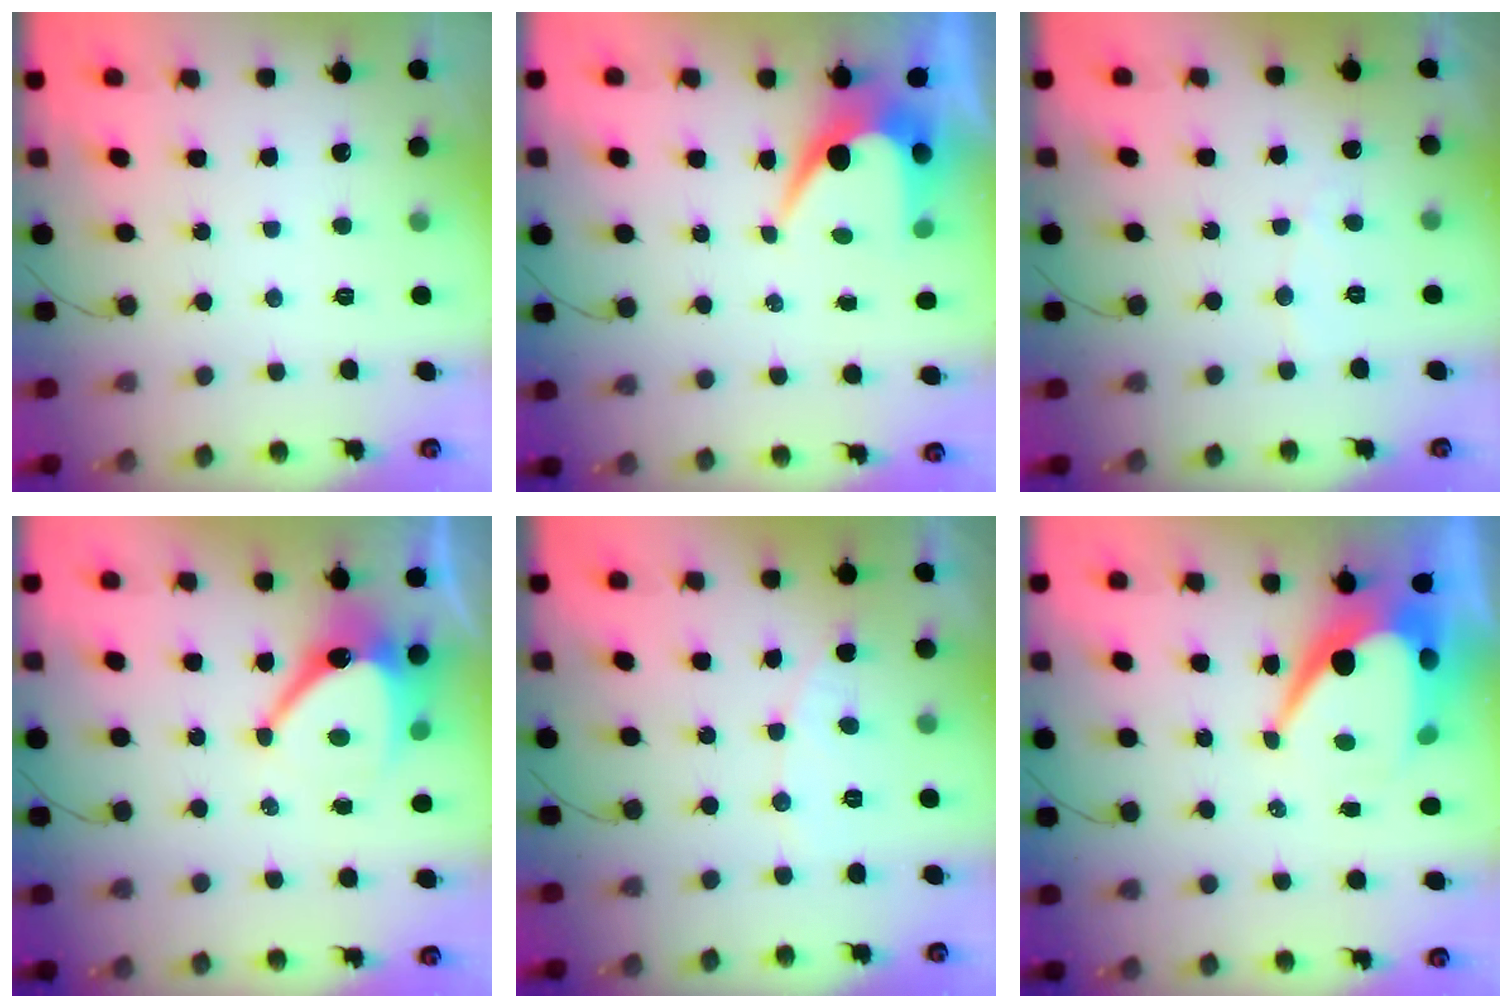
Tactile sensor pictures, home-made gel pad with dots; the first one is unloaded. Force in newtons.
{"total": 6.2, "press": 6.2, "slide": 0.3}
{"total": 2.6, "press": 2.6, "slide": 0.1}
{"total": 9.9, "press": 9.8, "slide": 0.8}
{"total": 4.9, "press": 4.9, "slide": 0.3}
{"total": 12.7, "press": 12.7, "slide": 1.0}